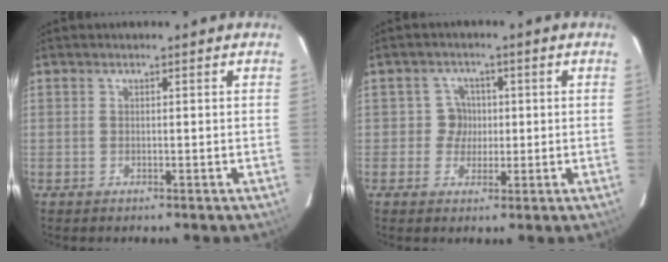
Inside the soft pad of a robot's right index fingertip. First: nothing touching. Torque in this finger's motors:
{"motor_torque": [0.09, 0.03, 0.02, 0.00]}